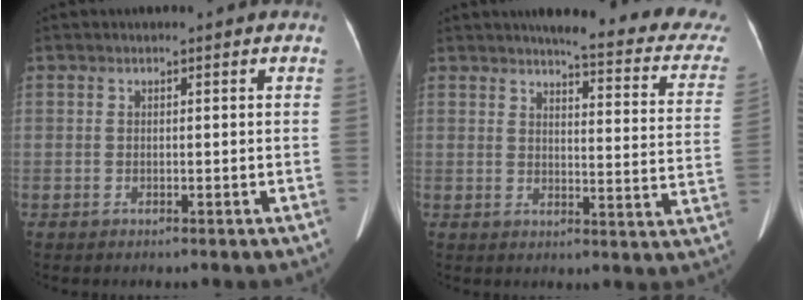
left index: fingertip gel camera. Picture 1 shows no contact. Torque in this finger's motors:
{"motor_torque": [0.68, -1.18, 0.17, 0.07]}